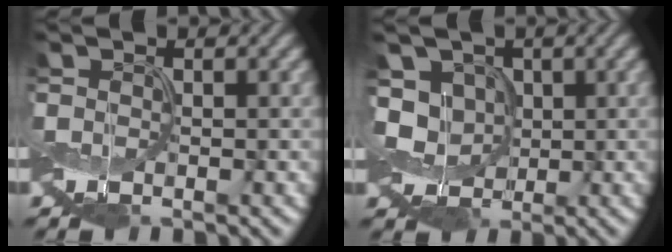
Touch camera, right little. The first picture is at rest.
{"total": 4.9, "force": [-0.2, 4.1, 2.7], "torque": [-0.054, -0.002, -0.014]}